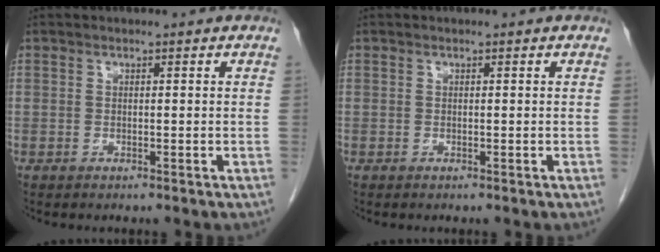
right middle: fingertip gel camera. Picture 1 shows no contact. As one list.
[{"total": 0.0}]